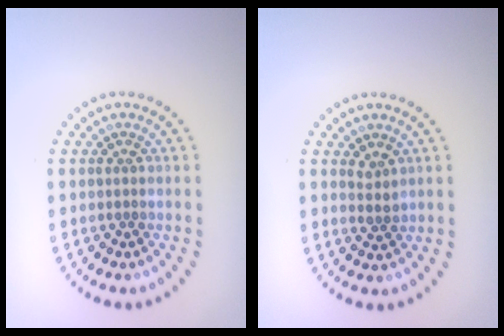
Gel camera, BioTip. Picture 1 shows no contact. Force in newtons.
{"total": 1.3, "press": 1.0, "slide": 0.8}